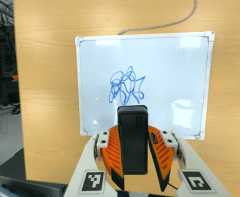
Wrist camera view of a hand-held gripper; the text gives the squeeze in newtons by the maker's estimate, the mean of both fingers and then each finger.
{"total": 8.6, "left": 7.7, "right": 9.5}